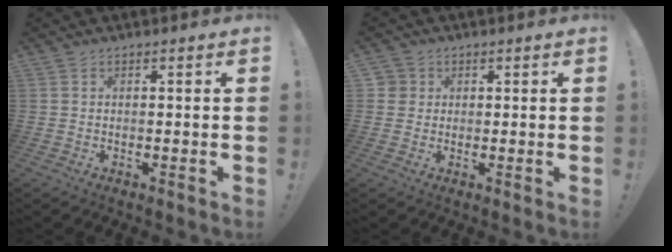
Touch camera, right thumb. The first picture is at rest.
{"total": 2.8, "force": [0.6, 2.7, 0.4], "torque": [-0.007, 0.002, 0.010]}